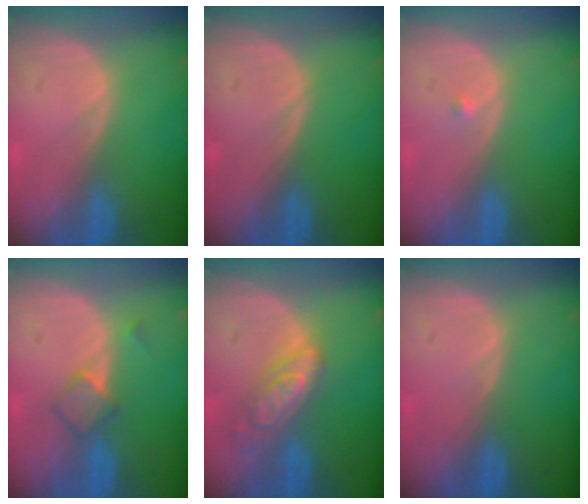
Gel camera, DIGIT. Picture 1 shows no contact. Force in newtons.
{"total": 0.0}
{"total": 0.5, "press": 0.4, "slide": 0.3}
{"total": 3.6, "press": 3.3, "slide": 1.2}
{"total": 6.4, "press": 5.7, "slide": 3.0}
{"total": 0.5, "press": 0.0, "slide": 0.5}